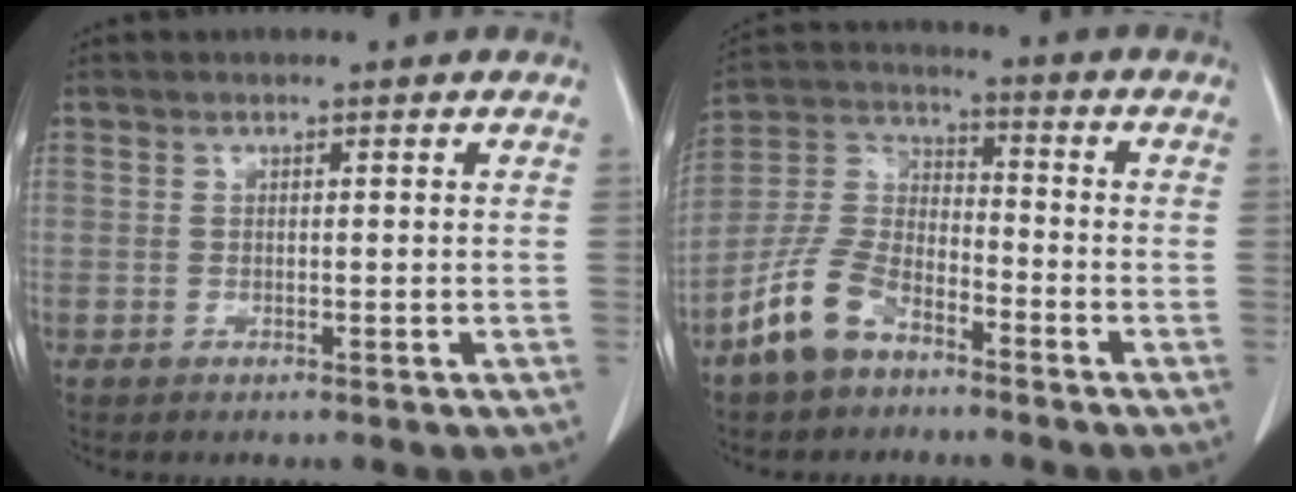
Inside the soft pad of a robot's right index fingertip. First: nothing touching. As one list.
[{"total": 10.2, "force": [-6.7, 5.1, 5.7], "torque": [-0.142, 0.005, -0.139]}]